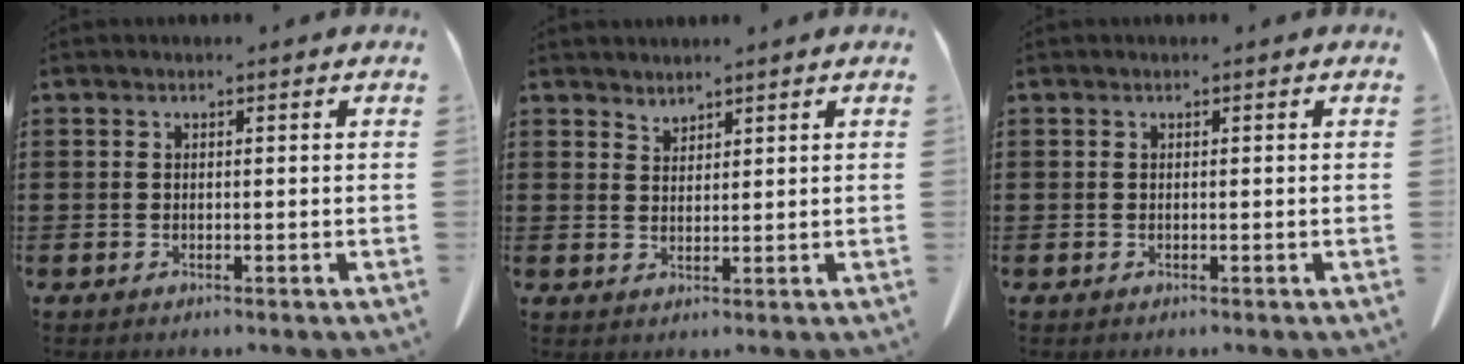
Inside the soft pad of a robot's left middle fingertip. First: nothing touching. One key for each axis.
{"total": 1.9, "fx": 1.9, "fy": 0.1, "fz": -0.1, "tx": -0.002, "ty": -0.004, "tz": 0.038}
{"total": 0.0}